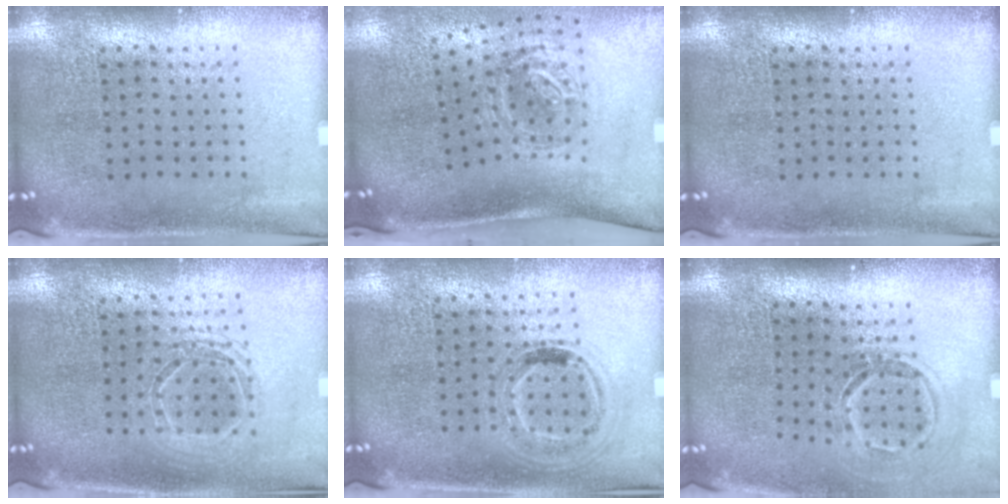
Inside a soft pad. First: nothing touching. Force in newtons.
{"total": 1.8, "press": 1.2, "slide": 1.3}
{"total": 0.0}
{"total": 1.5, "press": 1.3, "slide": 0.8}
{"total": 0.9, "press": 0.9, "slide": 0.3}
{"total": 1.6, "press": 1.1, "slide": 1.2}